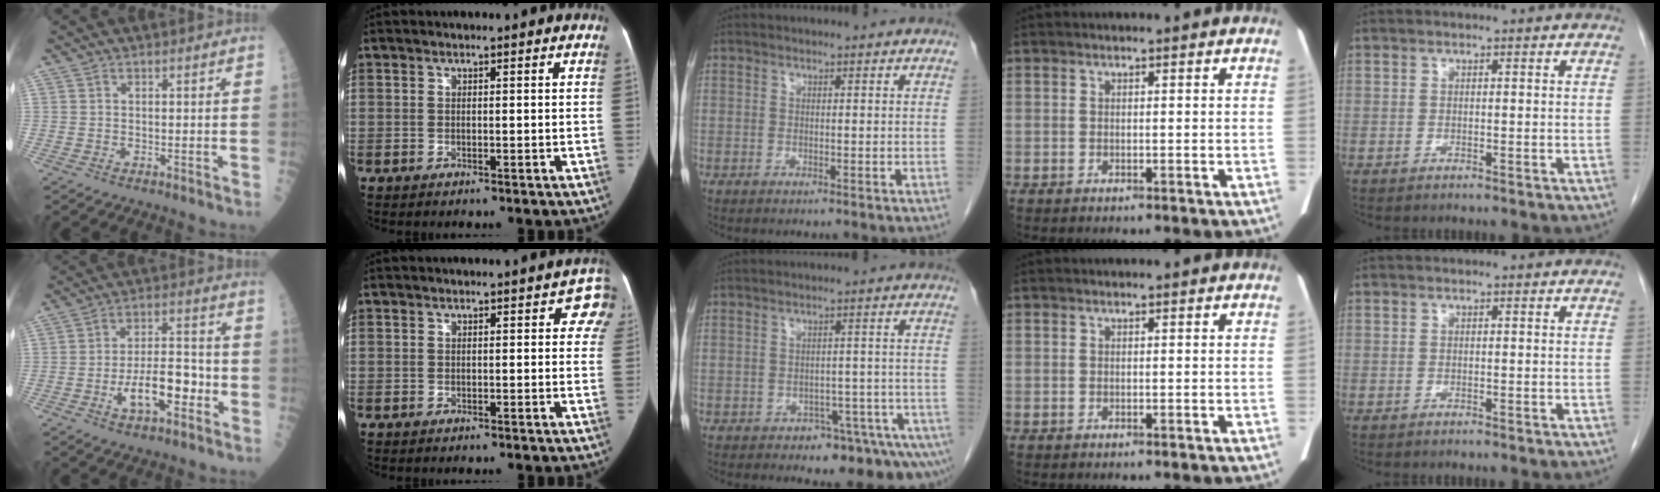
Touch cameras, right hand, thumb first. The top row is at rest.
{"thumb": {"total": 12.0, "force": [-3.9, 5.5, 10.0], "torque": [-0.153, 0.034, -0.064]}, "index": {"total": 3.7, "force": [1.8, 1.8, 2.6], "torque": [-0.009, 0.006, 0.008]}, "middle": {"total": 8.9, "force": [-6.3, 3.8, 4.9], "torque": [-0.040, 0.012, -0.084]}}